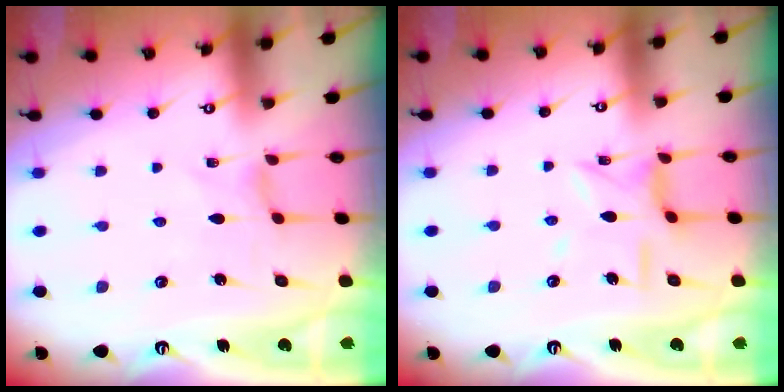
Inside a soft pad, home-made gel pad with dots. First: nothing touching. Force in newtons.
{"total": 7.6, "press": 7.6, "slide": 0.5}